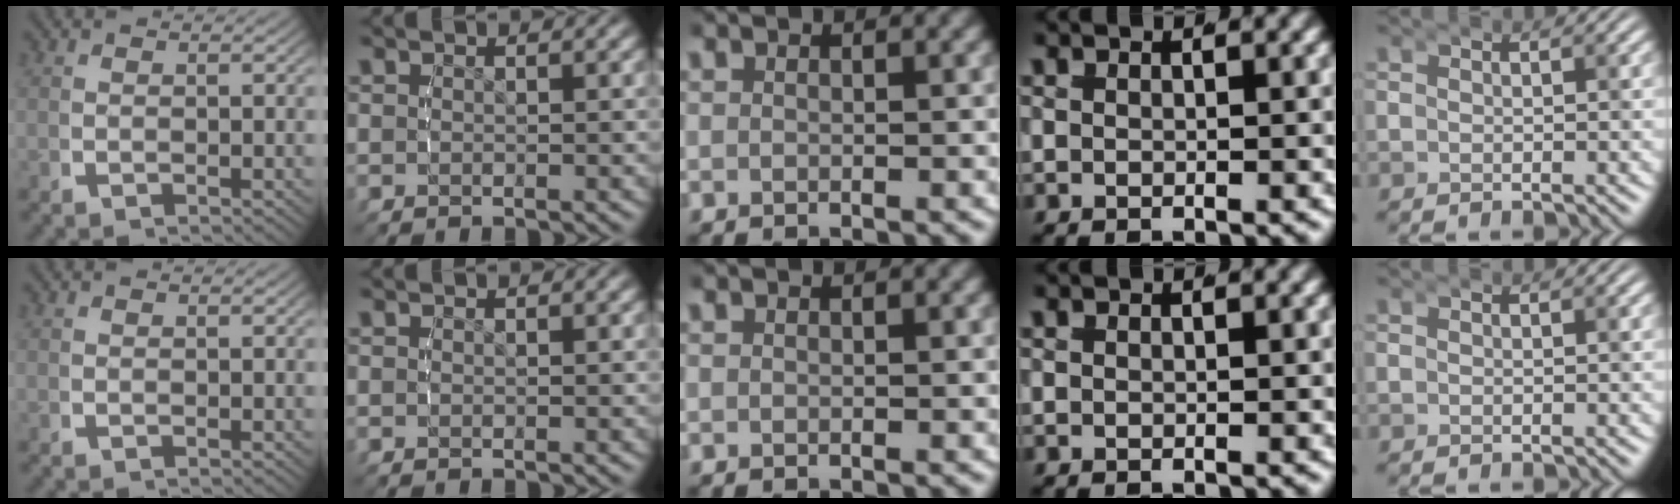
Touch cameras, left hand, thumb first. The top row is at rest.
{}